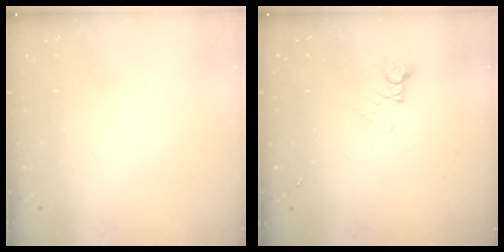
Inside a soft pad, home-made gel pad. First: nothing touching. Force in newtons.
{"total": 2.4, "press": 2.4, "slide": 0.2}